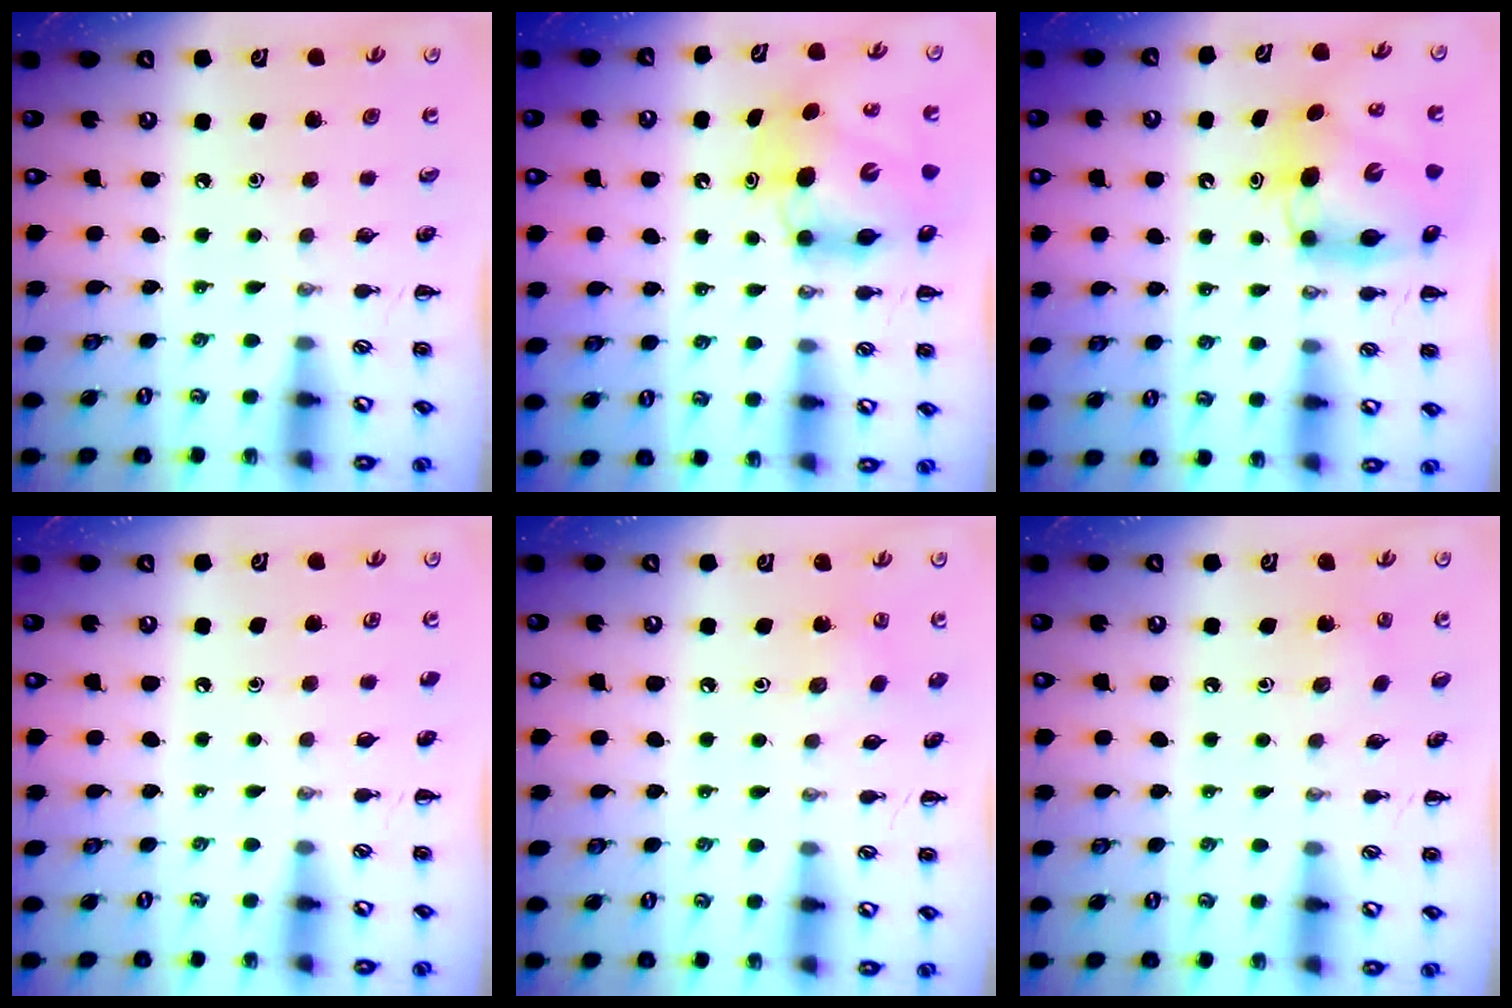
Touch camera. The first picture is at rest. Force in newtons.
{"total": 7.7, "press": 7.4, "slide": 2.2}
{"total": 7.3, "press": 7.0, "slide": 2.1}
{"total": 0.0}
{"total": 2.0, "press": 1.9, "slide": 0.6}
{"total": 4.7, "press": 4.5, "slide": 1.3}